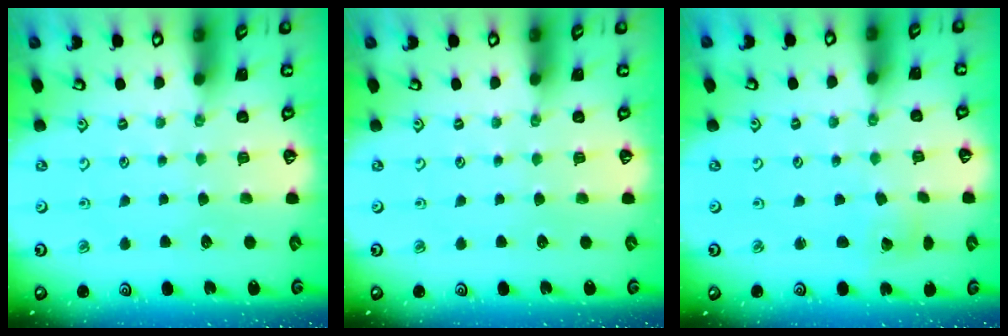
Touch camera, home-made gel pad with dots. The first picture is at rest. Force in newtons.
{"total": 0.0}
{"total": 2.6, "press": 2.6, "slide": 0.2}